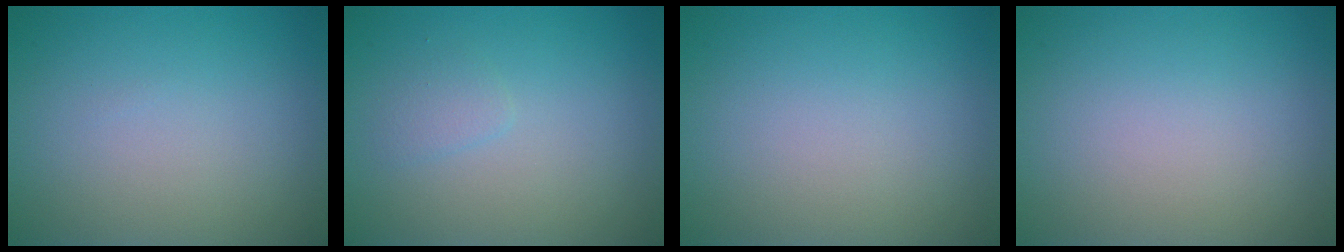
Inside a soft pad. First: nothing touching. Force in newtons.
{"total": 1.0, "press": 1.0, "slide": 0.0}
{"total": 0.0}
{"total": 0.0}